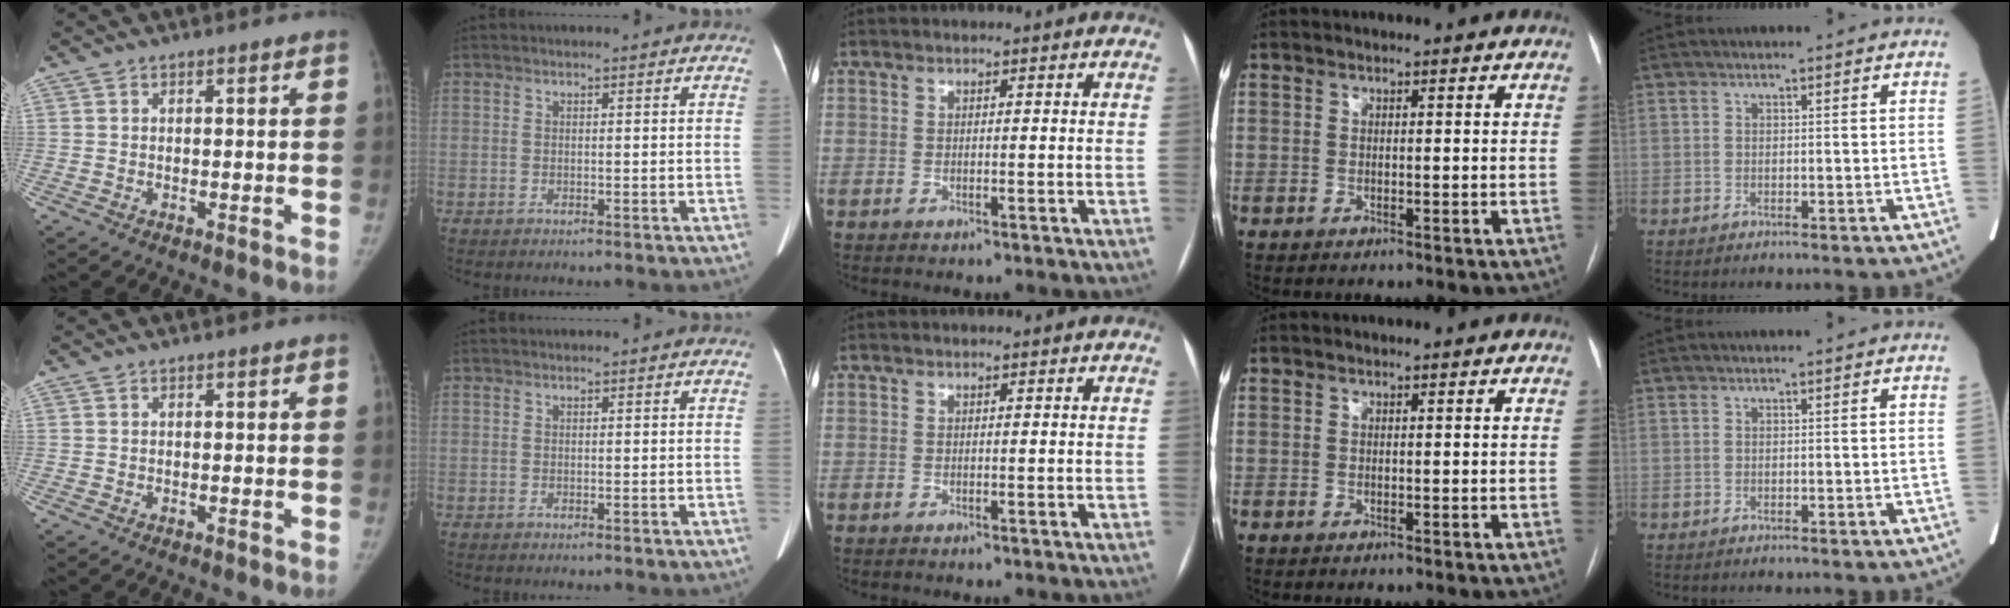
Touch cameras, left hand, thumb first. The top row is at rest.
{}